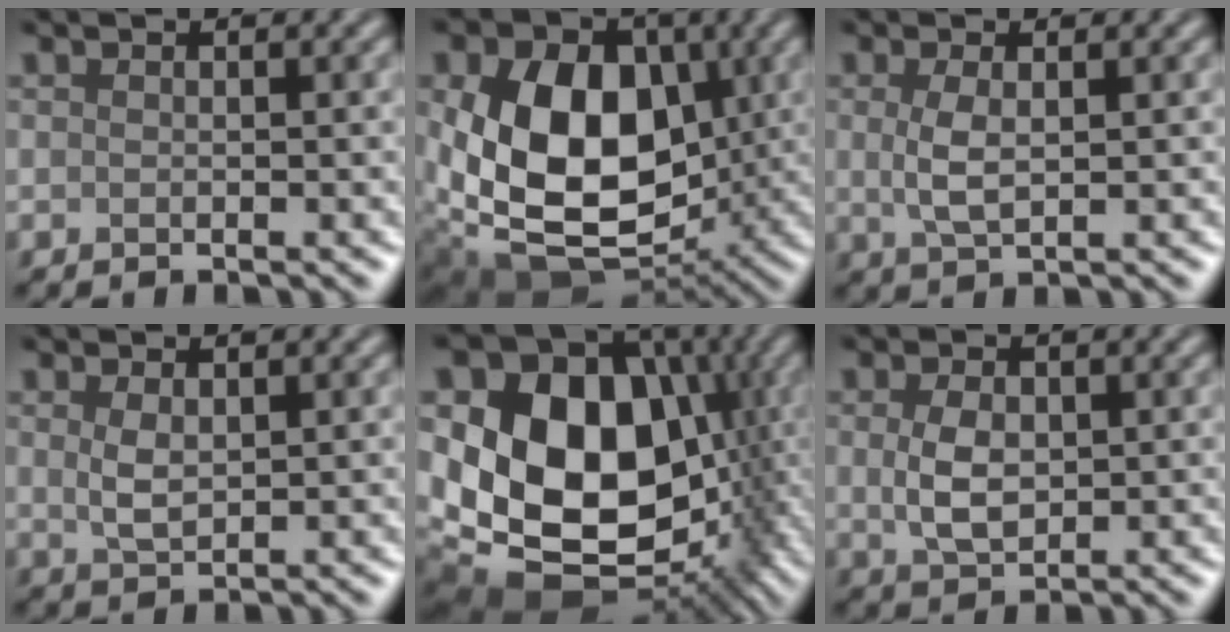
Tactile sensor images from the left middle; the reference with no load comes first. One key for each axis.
{"total": 14.2, "fx": 0.2, "fy": 10.0, "fz": 10.1, "tx": -0.184, "ty": -0.023, "tz": 0.002}
{"total": 2.5, "fx": 0.3, "fy": 1.0, "fz": 2.3, "tx": -0.056, "ty": -0.001, "tz": 0.007}
{"total": 2.1, "fx": 0.6, "fy": 1.1, "fz": 1.7, "tx": -0.041, "ty": -0.002, "tz": 0.017}
{"total": 18.5, "fx": 0.2, "fy": 14.5, "fz": 11.6, "tx": -0.191, "ty": -0.019, "tz": 0.031}
{"total": 3.4, "fx": 0.3, "fy": 2.3, "fz": 2.6, "tx": -0.061, "ty": 0.000, "tz": 0.008}